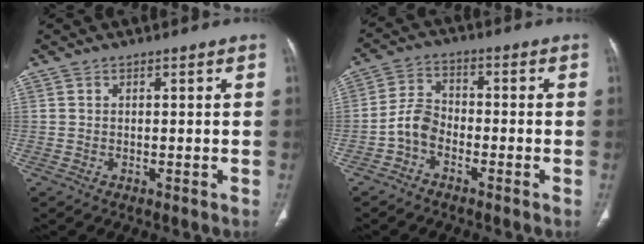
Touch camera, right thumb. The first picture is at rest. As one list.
[{"total": 5.2, "force": [-2.5, 3.3, 3.1], "torque": [-0.055, 0.023, -0.060]}]